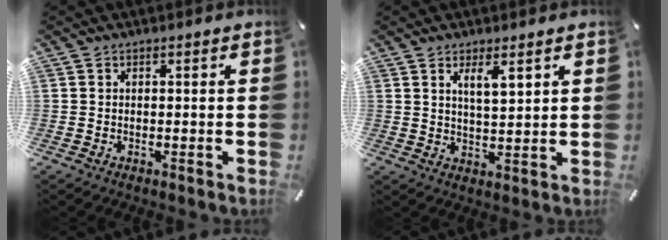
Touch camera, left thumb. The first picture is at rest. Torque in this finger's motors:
{"motor_torque": [0.93, 0.88, 0.32, -0.54, 0.12]}